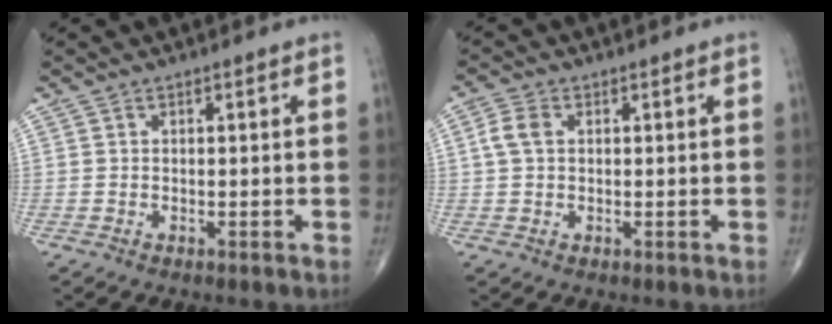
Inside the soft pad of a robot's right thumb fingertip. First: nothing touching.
{"total": 3.6, "force": [0.6, 2.5, 2.5], "torque": [-0.057, 0.009, 0.009]}